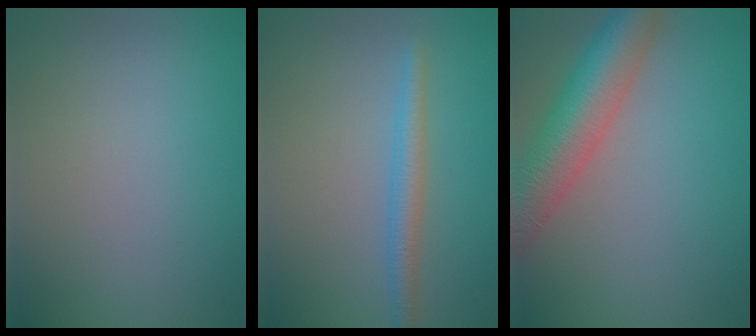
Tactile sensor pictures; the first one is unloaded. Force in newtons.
{"total": 2.4, "press": 2.4, "slide": 0.1}
{"total": 8.3, "press": 8.3, "slide": 0.4}